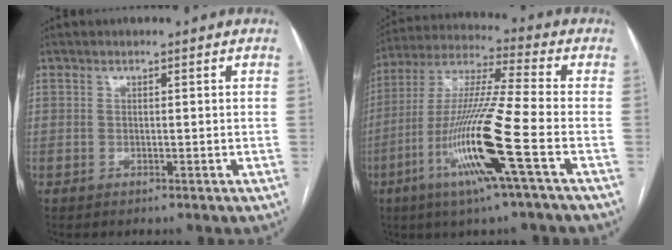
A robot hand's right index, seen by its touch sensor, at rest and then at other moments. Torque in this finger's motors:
{"motor_torque": [2.14, 0.00, 1.05, 0.21]}